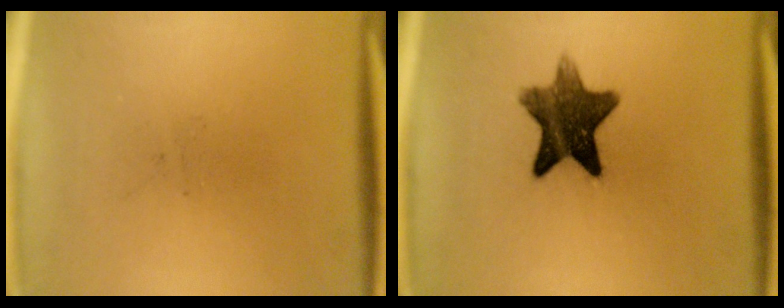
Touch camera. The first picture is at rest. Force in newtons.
{"total": 10.9}